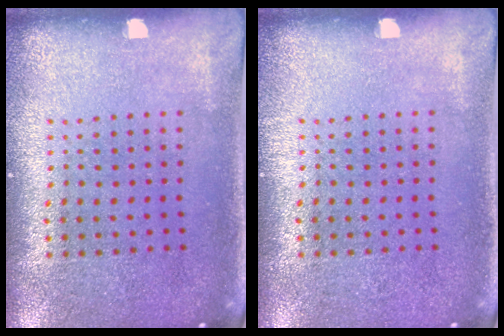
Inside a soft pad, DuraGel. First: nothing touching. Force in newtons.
{"total": 0.0}